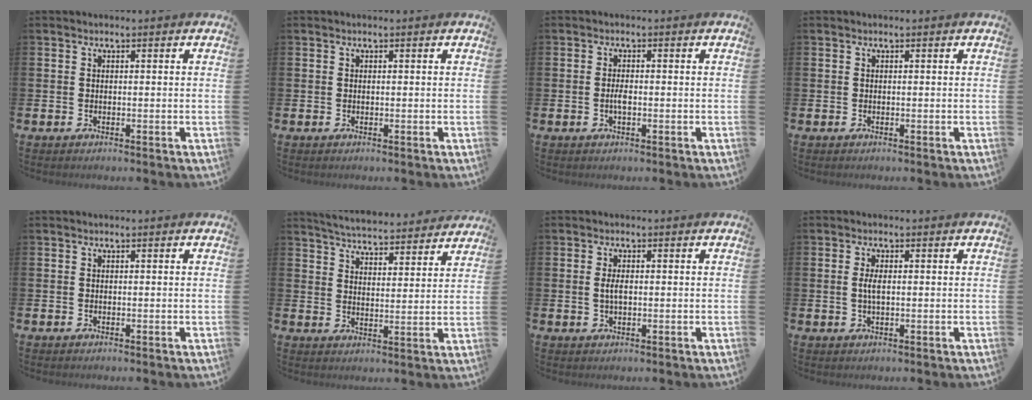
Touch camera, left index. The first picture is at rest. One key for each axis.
{"total": 0.0}
{"total": 1.6, "fx": -0.3, "fy": 0.6, "fz": 1.5, "tx": -0.026, "ty": 0.000, "tz": -0.007}
{"total": 0.0}
{"total": 0.0}
{"total": 5.5, "fx": 5.5, "fy": 0.5, "fz": 0.4, "tx": -0.027, "ty": -0.043, "tz": 0.097}
{"total": 2.2, "fx": 0.1, "fy": 1.0, "fz": 2.0, "tx": -0.039, "ty": 0.004, "tz": 0.000}
{"total": 2.3, "fx": 0.2, "fy": 0.8, "fz": 2.1, "tx": -0.040, "ty": 0.003, "tz": 0.001}